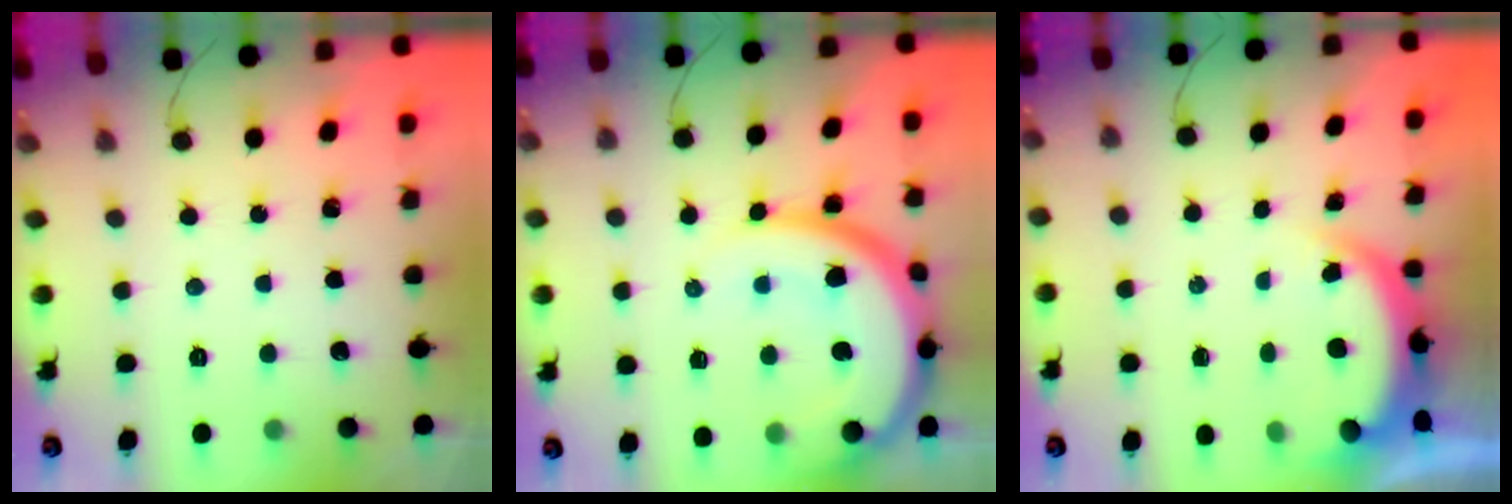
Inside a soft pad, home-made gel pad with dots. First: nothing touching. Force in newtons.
{"total": 18.0, "press": 18.0, "slide": 1.4}
{"total": 4.5, "press": 4.4, "slide": 0.8}